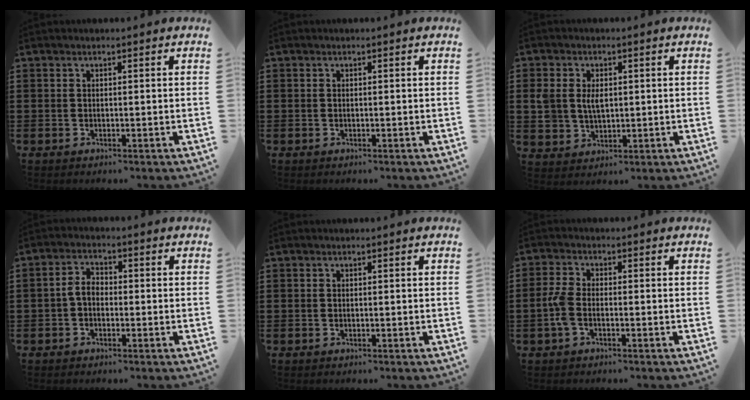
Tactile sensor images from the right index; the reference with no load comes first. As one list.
[{"total": 0.0}, {"total": 4.5, "force": [0.7, 3.1, 3.1], "torque": [-0.076, 0.008, 0.010]}, {"total": 3.3, "force": [-0.8, 2.0, 2.5], "torque": [-0.062, 0.001, -0.021]}, {"total": 0.0}, {"total": 3.4, "force": [-1.1, 1.6, 2.8], "torque": [-0.073, -0.004, -0.026]}]